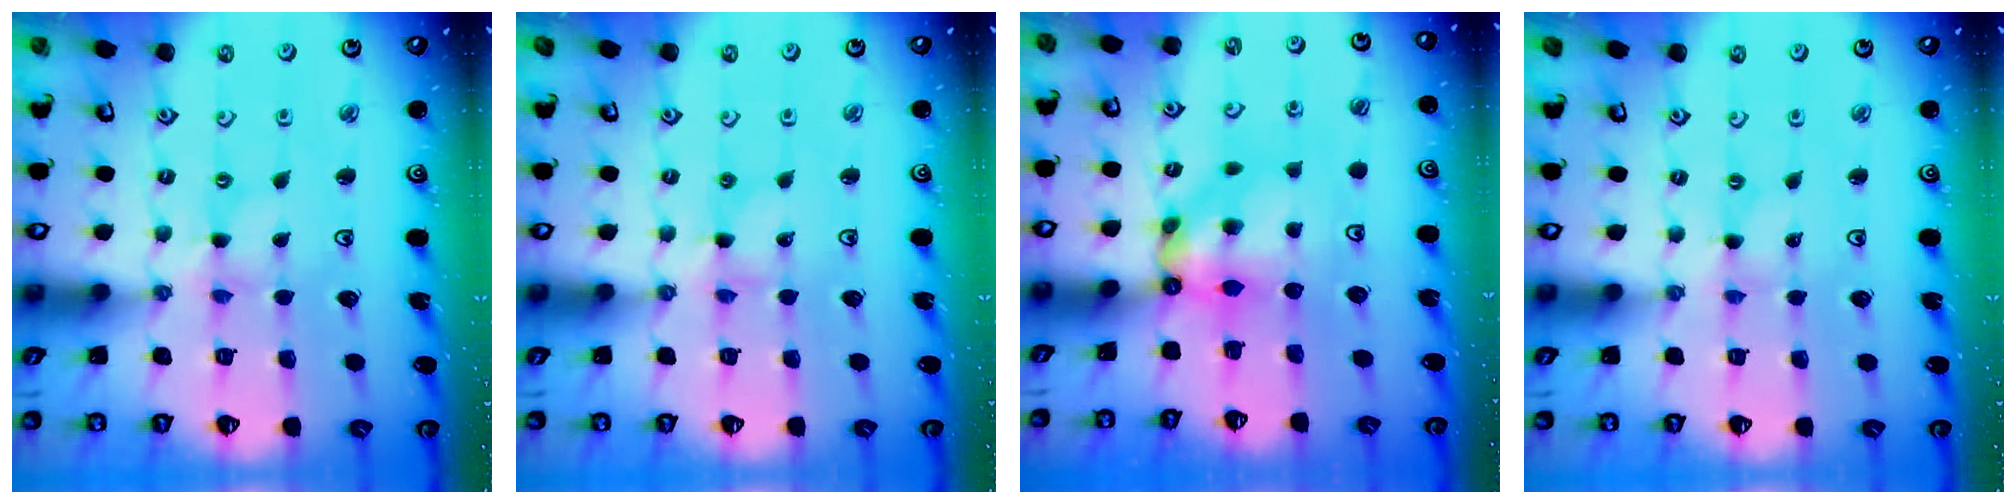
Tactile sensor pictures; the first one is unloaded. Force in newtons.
{"total": 1.8, "press": 1.8, "slide": 0.2}
{"total": 6.7, "press": 6.7, "slide": 0.8}
{"total": 0.0}